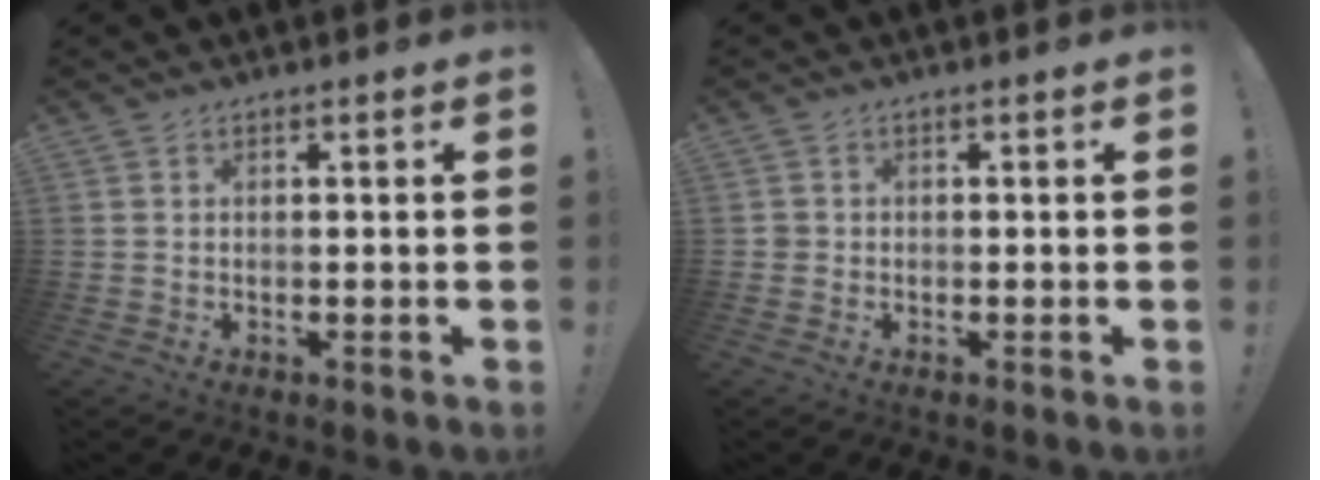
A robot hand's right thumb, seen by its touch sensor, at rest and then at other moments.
{"total": 1.4, "force": [-0.2, 1.4, 0.4], "torque": [-0.012, 0.006, -0.002]}